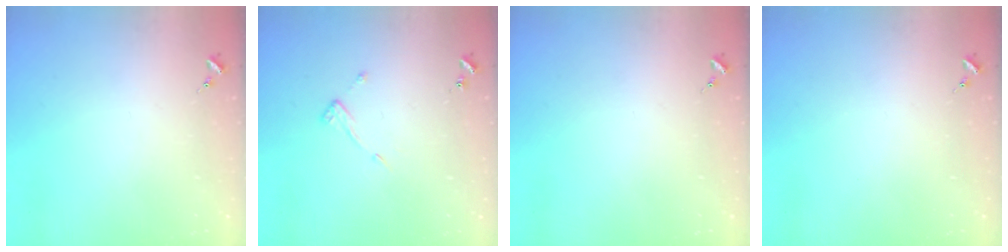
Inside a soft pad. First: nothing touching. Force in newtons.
{"total": 7.5, "press": 7.5, "slide": 0.5}
{"total": 0.0}
{"total": 0.0}